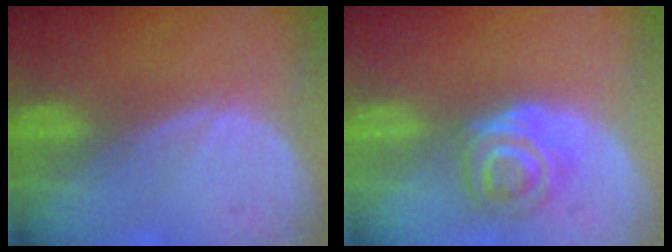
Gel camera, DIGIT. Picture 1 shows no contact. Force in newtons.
{"total": 6.3, "press": 5.2, "slide": 3.5}